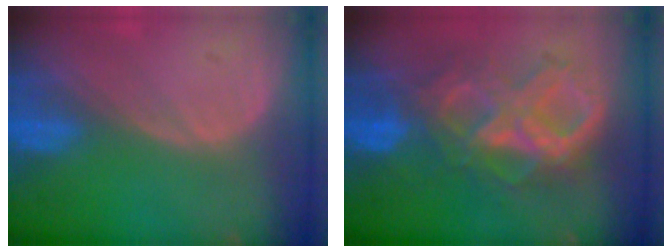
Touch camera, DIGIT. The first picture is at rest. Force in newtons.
{"total": 10.1, "press": 10.0, "slide": 1.2}